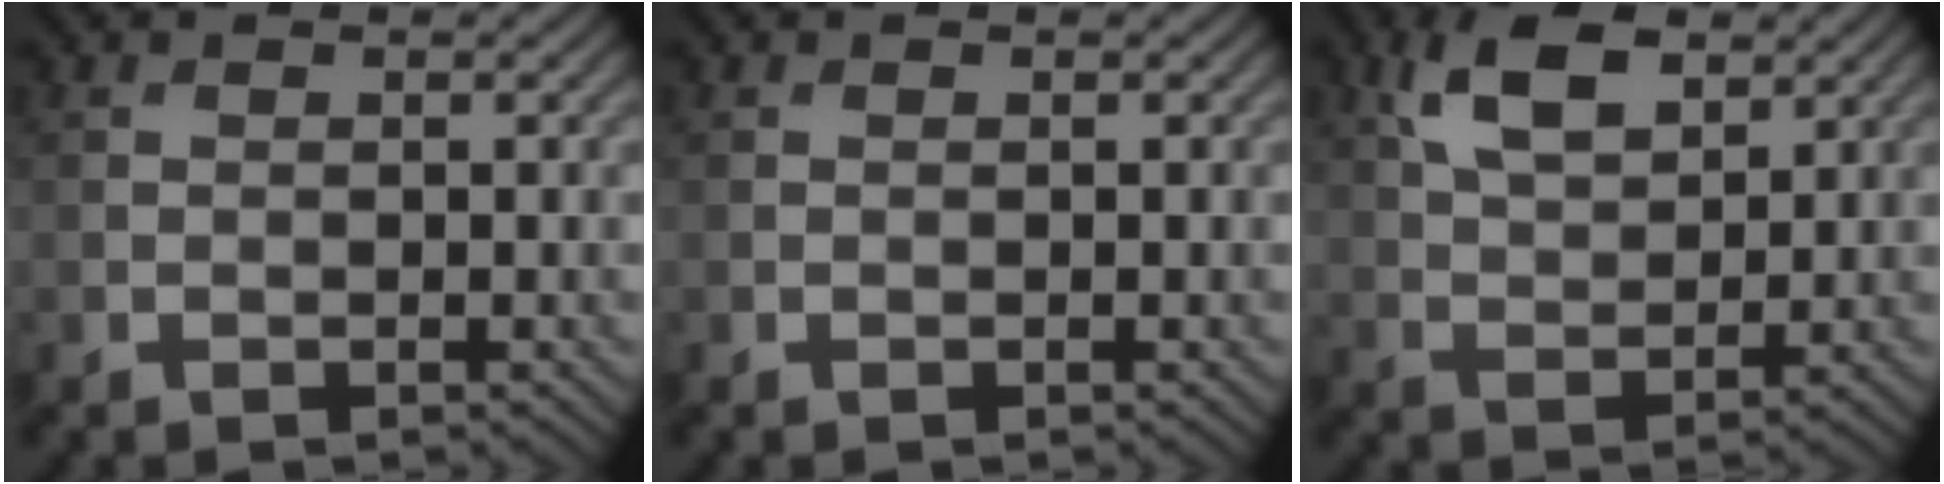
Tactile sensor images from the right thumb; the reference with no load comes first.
{"total": 0.0}
{"total": 6.9, "force": [3.6, 3.4, 4.8], "torque": [-0.103, 0.003, 0.069]}